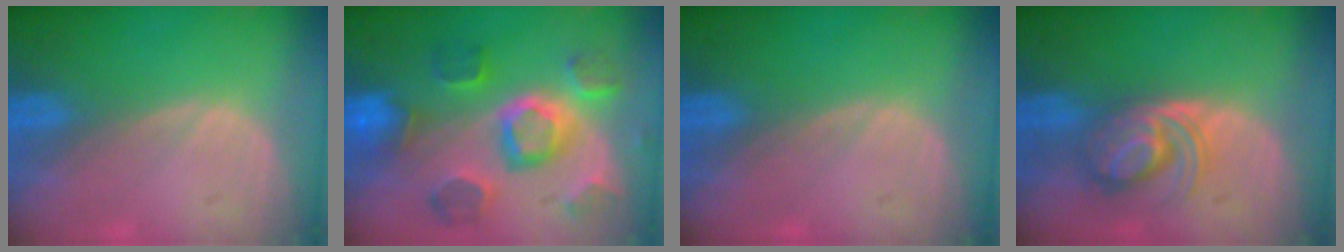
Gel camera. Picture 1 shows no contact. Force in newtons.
{"total": 11.1, "press": 9.9, "slide": 5.0}
{"total": 0.0}
{"total": 5.7, "press": 5.5, "slide": 1.5}